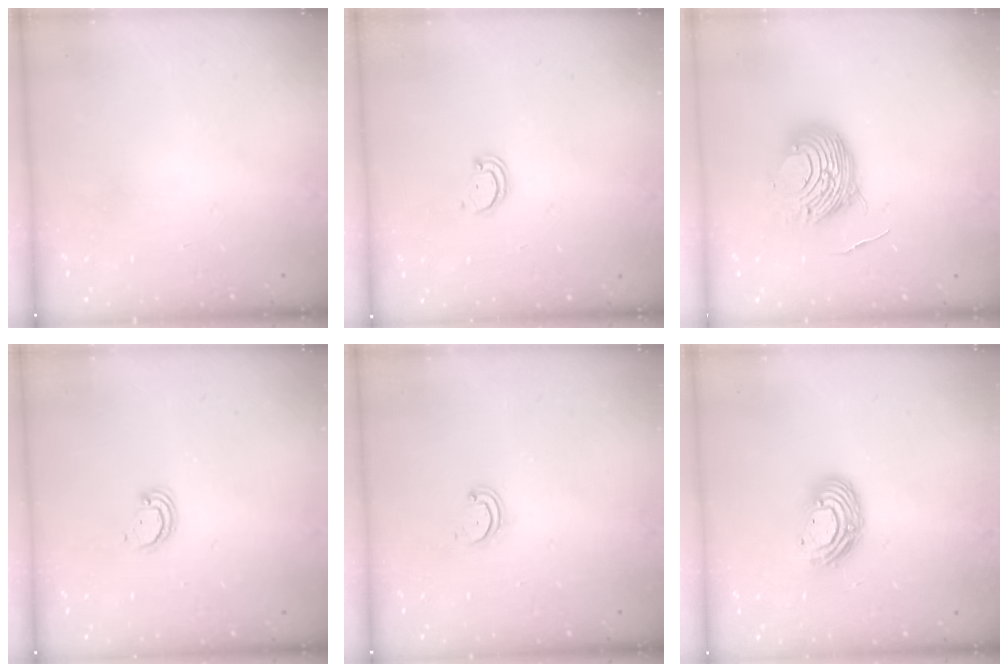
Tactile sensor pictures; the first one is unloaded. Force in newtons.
{"total": 1.6, "press": 1.6, "slide": 0.1}
{"total": 10.4, "press": 10.3, "slide": 1.0}
{"total": 2.8, "press": 2.8, "slide": 0.2}
{"total": 2.2, "press": 2.2, "slide": 0.2}
{"total": 11.4, "press": 11.4, "slide": 0.8}